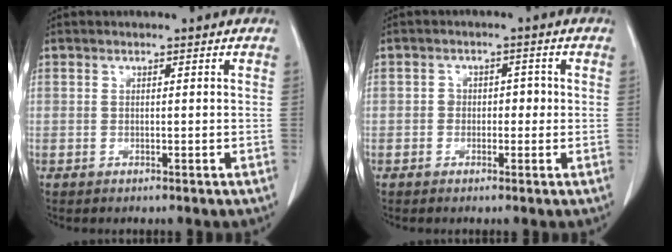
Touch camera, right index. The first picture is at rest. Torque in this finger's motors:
{"motor_torque": [0.17, -0.15, 0.02, 0.02]}